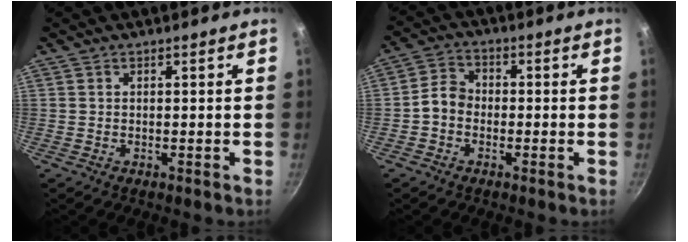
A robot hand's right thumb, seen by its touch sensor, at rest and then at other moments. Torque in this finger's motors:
{"motor_torque": [-0.54, 0.39, 0.68, -0.28, 0.02]}